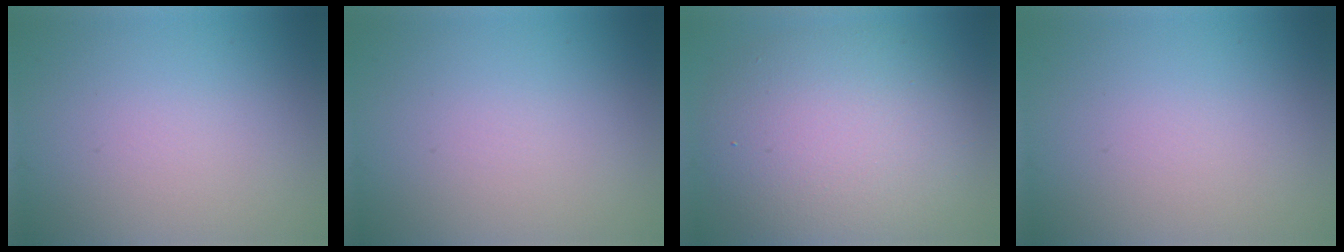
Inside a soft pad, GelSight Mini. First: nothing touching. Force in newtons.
{"total": 0.0}
{"total": 9.4, "press": 9.4, "slide": 0.8}
{"total": 0.0}